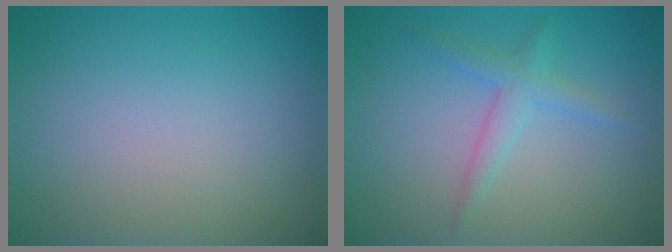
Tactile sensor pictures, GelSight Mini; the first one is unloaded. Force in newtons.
{"total": 2.0, "press": 2.0, "slide": 0.1}